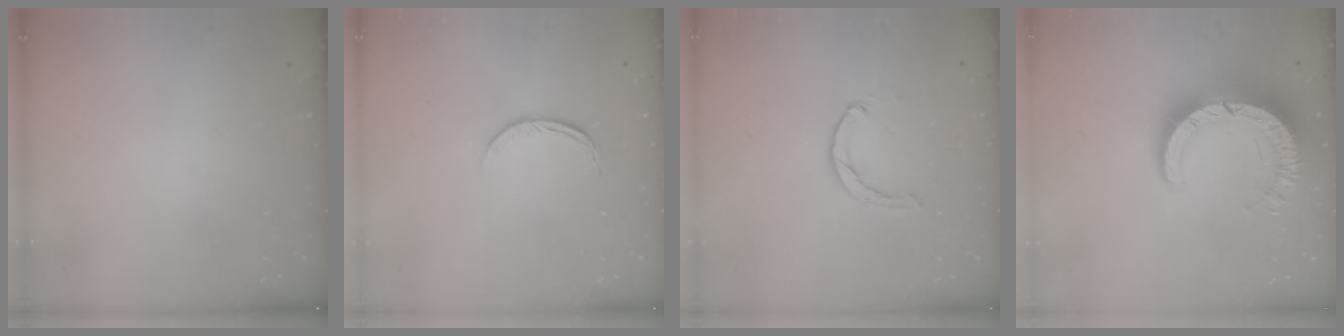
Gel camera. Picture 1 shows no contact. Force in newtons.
{"total": 4.9, "press": 4.9, "slide": 0.5}
{"total": 1.9, "press": 1.9, "slide": 0.3}
{"total": 13.2, "press": 13.2, "slide": 1.3}